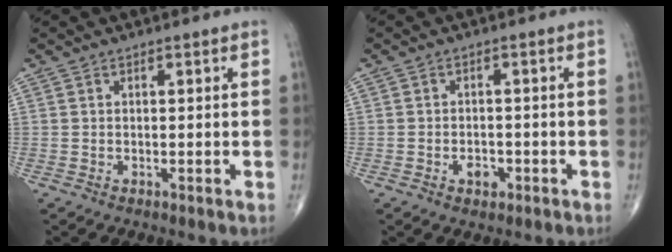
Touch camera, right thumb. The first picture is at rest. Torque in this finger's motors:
{"motor_torque": [0.38, 0.25, 0.09, -0.22, 0.02]}